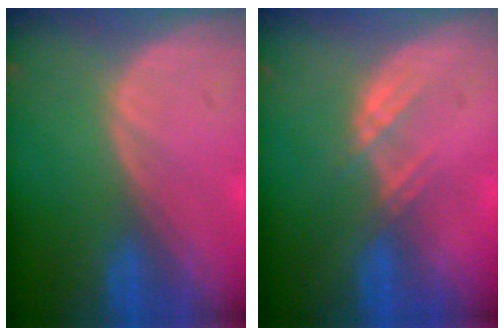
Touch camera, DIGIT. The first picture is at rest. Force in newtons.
{"total": 2.6, "press": 2.5, "slide": 0.7}